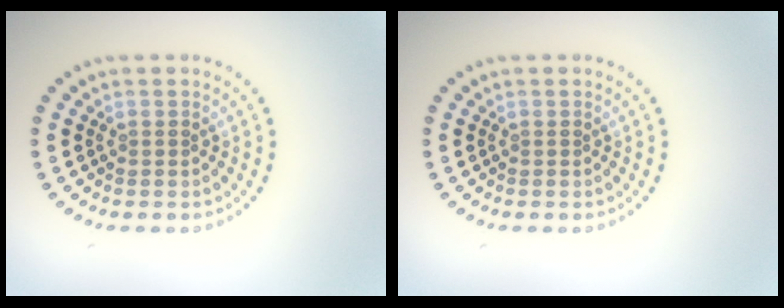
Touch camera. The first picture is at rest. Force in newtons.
{"total": 0.0}